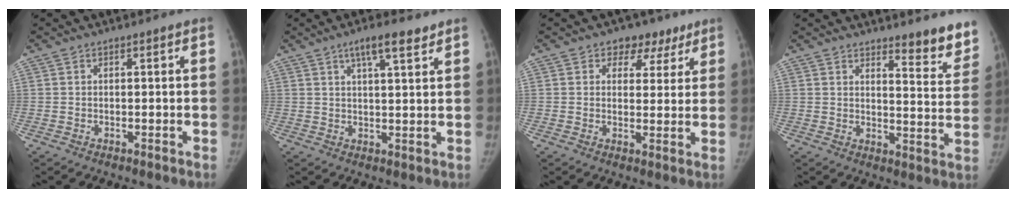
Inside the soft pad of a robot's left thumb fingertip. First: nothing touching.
{"total": 6.2, "force": [4.0, 1.4, 4.5], "torque": [-0.064, -0.014, 0.065]}
{"total": 6.4, "force": [3.8, 4.8, 2.0], "torque": [0.024, -0.009, 0.048]}
{"total": 9.9, "force": [8.0, 2.1, 5.4], "torque": [-0.033, -0.066, 0.097]}